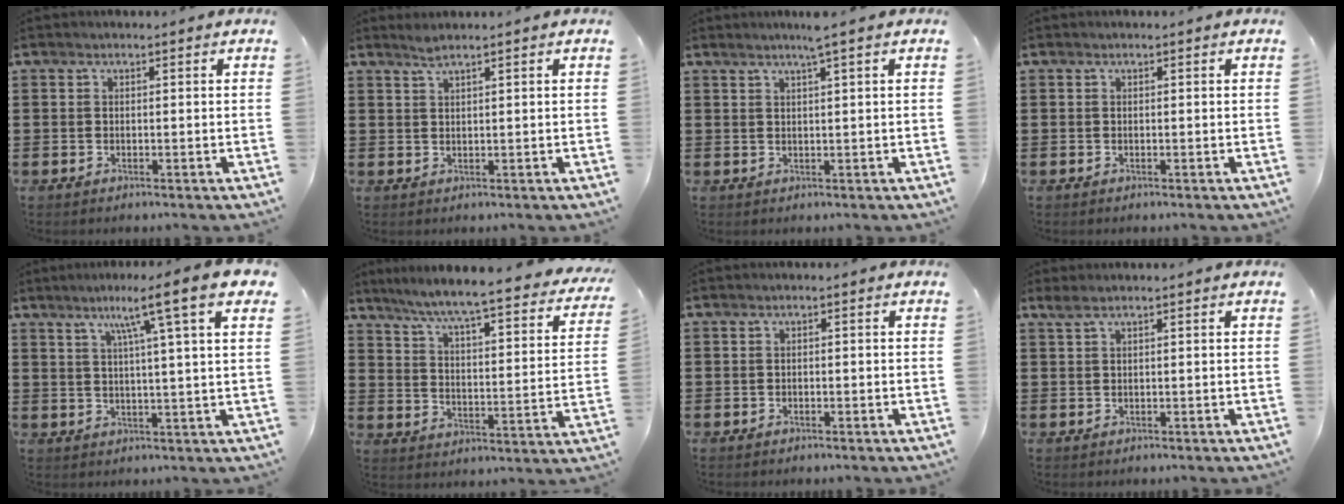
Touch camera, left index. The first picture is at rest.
{"total": 1.5, "force": [1.2, -0.1, 0.9], "torque": [-0.020, 0.001, 0.023]}
{"total": 2.3, "force": [1.4, -0.6, 1.8], "torque": [-0.033, -0.003, 0.024]}
{"total": 0.0}
{"total": 9.6, "force": [5.2, -0.8, 8.0], "torque": [-0.143, -0.012, 0.072]}
{"total": 6.0, "force": [5.3, -0.6, 2.7], "torque": [-0.079, -0.048, 0.082]}
{"total": 0.6, "force": [-0.5, 0.2, 0.2], "torque": [-0.007, -0.002, -0.009]}
{"total": 1.1, "force": [0.4, 0.0, 1.0], "torque": [-0.019, 0.000, 0.008]}